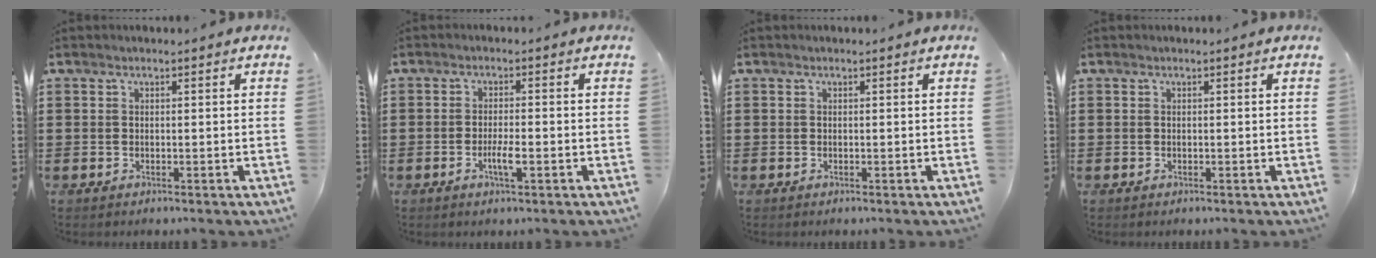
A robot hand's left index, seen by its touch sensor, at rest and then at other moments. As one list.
[{"total": 3.2, "force": [-1.0, 0.5, 3.0], "torque": [-0.058, -0.003, -0.020]}, {"total": 0.0}, {"total": 0.0}]